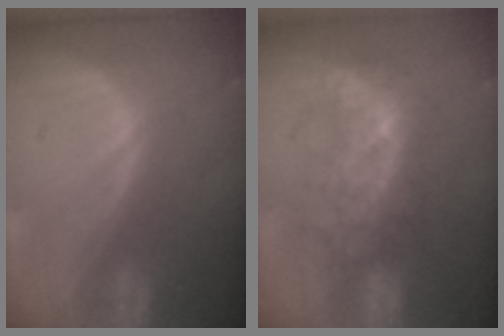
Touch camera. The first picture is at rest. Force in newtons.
{"total": 7.9, "press": 7.5, "slide": 2.7}